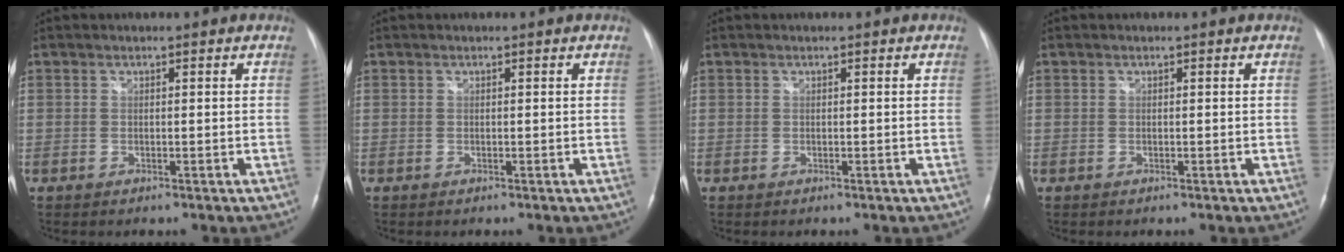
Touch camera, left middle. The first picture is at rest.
{"total": 0.0}
{"total": 0.0}
{"total": 0.0}